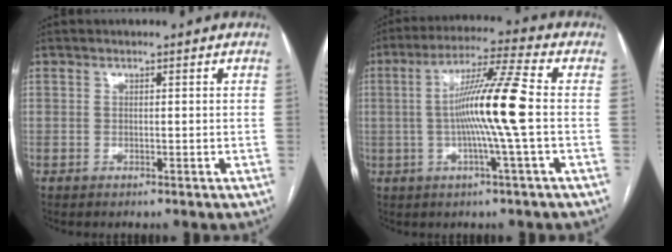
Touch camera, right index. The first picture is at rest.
{"total": 11.7, "force": [-0.6, -1.5, 11.6], "torque": [-0.212, 0.004, -0.016]}